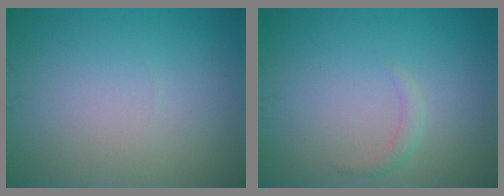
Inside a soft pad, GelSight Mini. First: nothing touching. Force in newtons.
{"total": 1.0, "press": 1.0, "slide": 0.0}